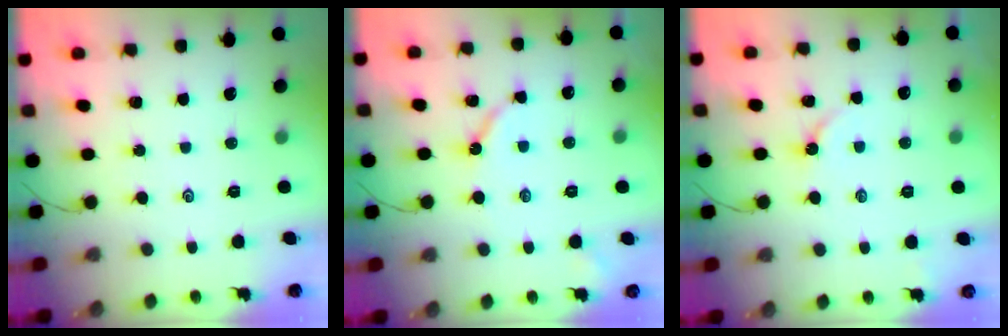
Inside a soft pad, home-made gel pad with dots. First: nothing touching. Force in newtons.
{"total": 5.6, "press": 5.6, "slide": 0.5}
{"total": 3.2, "press": 3.2, "slide": 0.5}